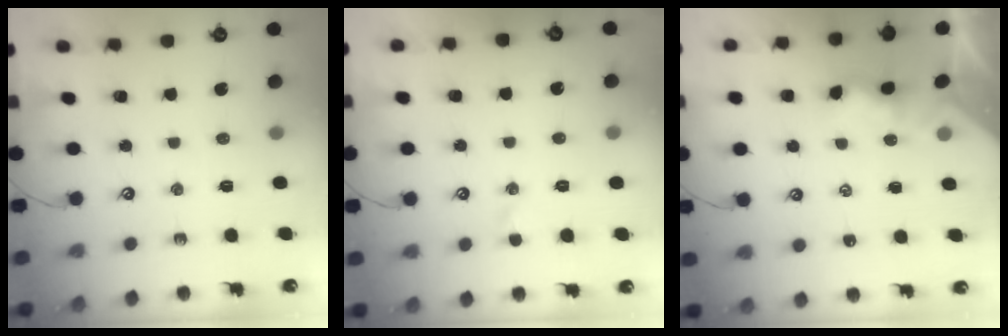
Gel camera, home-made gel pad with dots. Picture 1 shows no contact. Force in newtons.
{"total": 1.2, "press": 0.9, "slide": 0.7}
{"total": 1.6, "press": 1.5, "slide": 0.5}